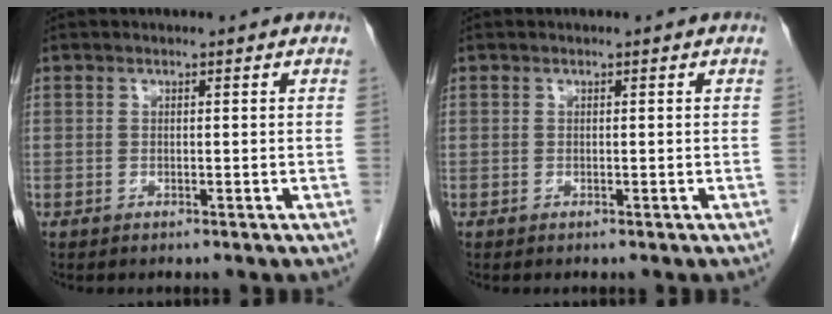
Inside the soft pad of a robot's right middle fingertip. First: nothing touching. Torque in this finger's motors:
{"motor_torque": [0.00, 0.00, 0.00, 0.00]}